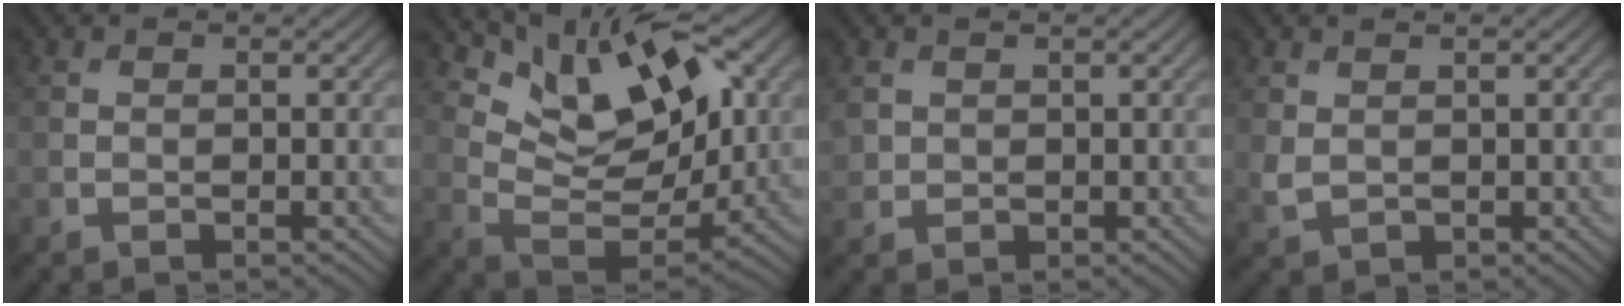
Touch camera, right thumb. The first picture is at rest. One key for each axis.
{"total": 11.7, "fx": 5.8, "fy": 5.9, "fz": 8.3, "tx": -0.155, "ty": -0.009, "tz": 0.108}
{"total": 1.8, "fx": 0.8, "fy": 1.5, "fz": 0.7, "tx": -0.022, "ty": -0.002, "tz": 0.019}
{"total": 1.7, "fx": 0.6, "fy": 1.2, "fz": 1.1, "tx": -0.031, "ty": -0.003, "tz": 0.016}